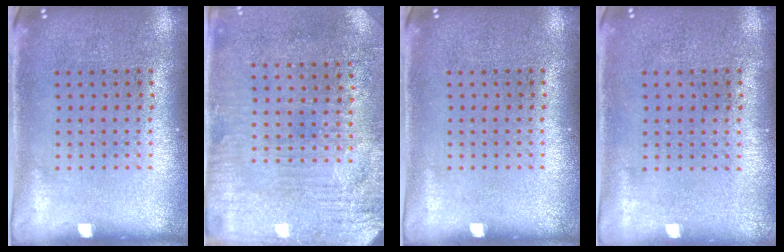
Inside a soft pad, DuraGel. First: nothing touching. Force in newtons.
{"total": 3.2, "press": 2.9, "slide": 1.4}
{"total": 0.0}
{"total": 0.0}